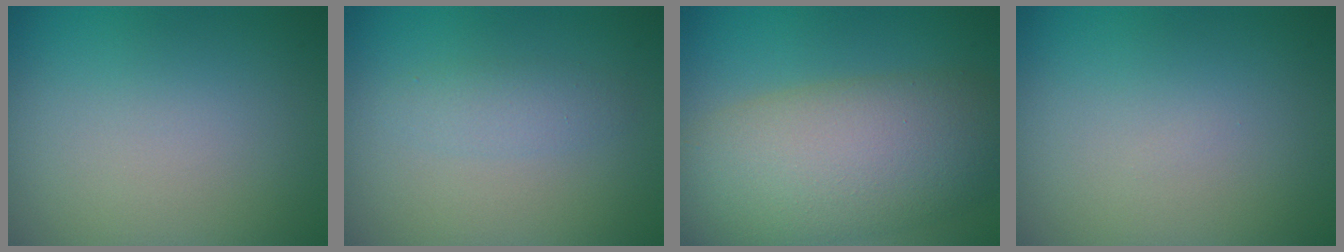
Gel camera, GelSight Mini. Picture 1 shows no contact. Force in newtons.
{"total": 1.6, "press": 1.6, "slide": 0.1}
{"total": 10.6, "press": 10.6, "slide": 0.5}
{"total": 0.0}